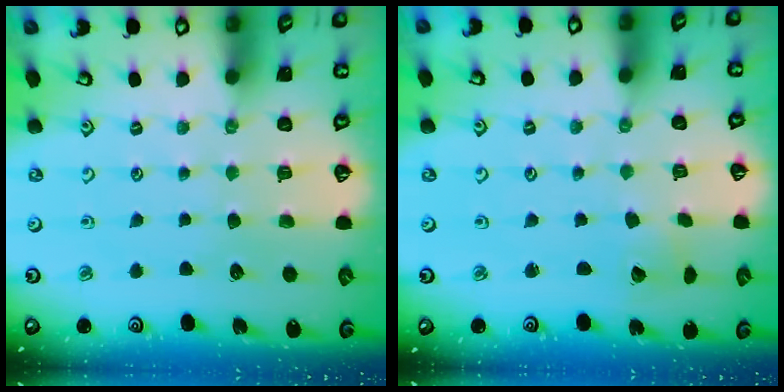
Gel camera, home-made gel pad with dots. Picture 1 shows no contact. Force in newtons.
{"total": 2.6, "press": 2.6, "slide": 0.3}